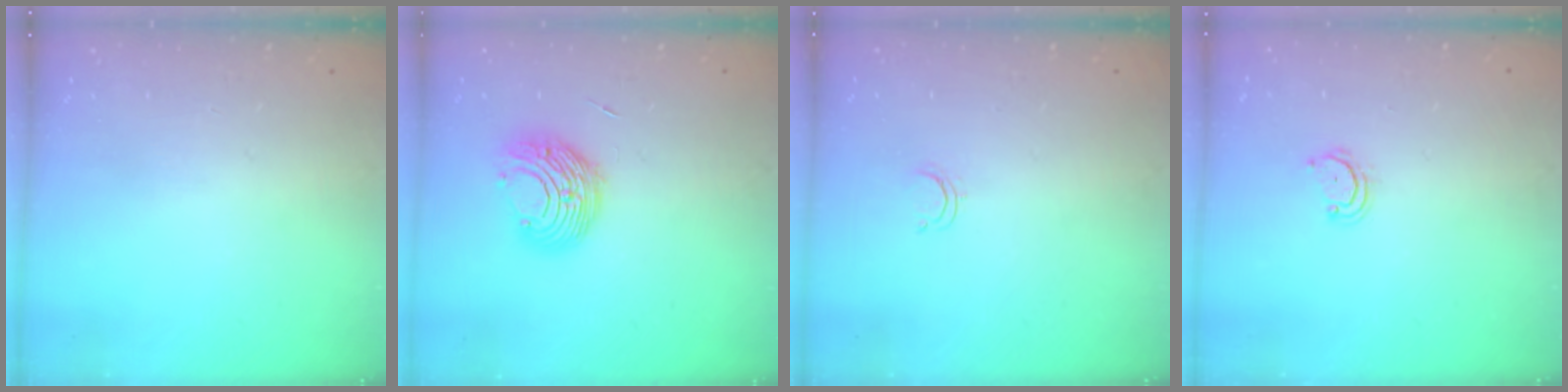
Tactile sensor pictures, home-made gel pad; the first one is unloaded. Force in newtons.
{"total": 9.6, "press": 9.6, "slide": 0.7}
{"total": 2.4, "press": 2.4, "slide": 0.2}
{"total": 3.4, "press": 3.4, "slide": 0.2}